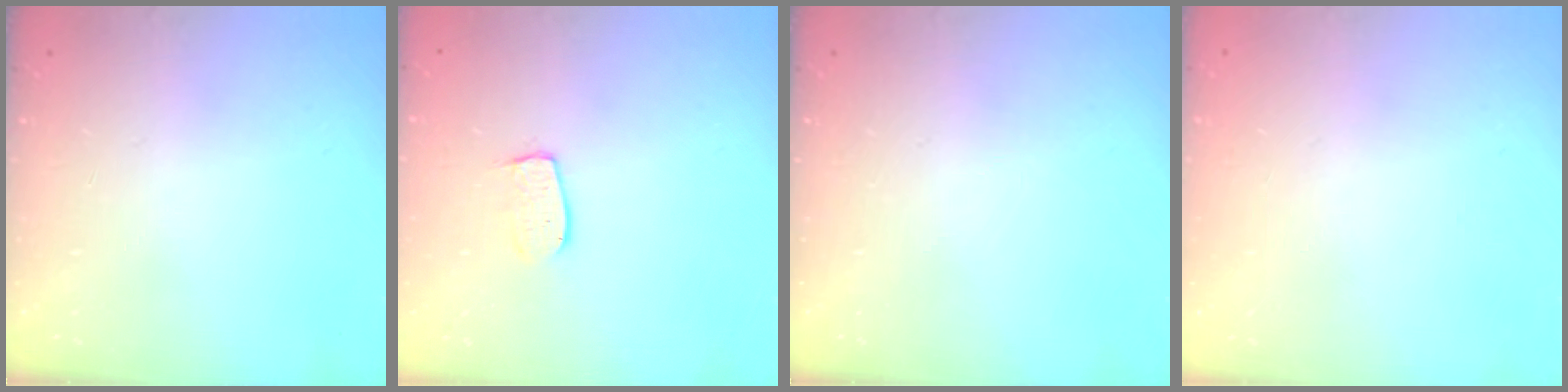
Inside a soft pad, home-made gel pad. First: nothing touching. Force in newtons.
{"total": 6.7, "press": 6.7, "slide": 0.5}
{"total": 0.0}
{"total": 0.0}